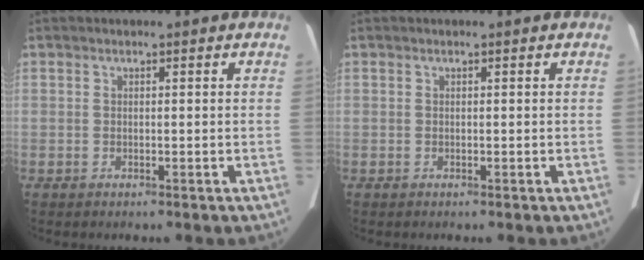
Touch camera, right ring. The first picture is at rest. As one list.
[{"total": 0.0}]